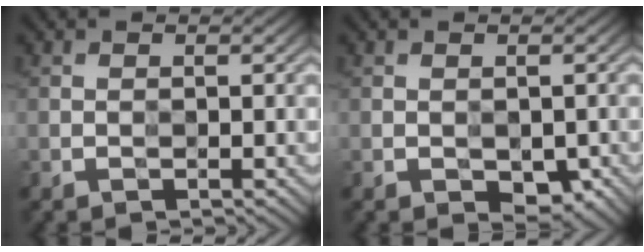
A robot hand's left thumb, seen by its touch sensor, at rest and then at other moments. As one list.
[{"total": 3.5, "force": [-1.6, 2.1, 2.3], "torque": [-0.033, -0.009, -0.020]}]